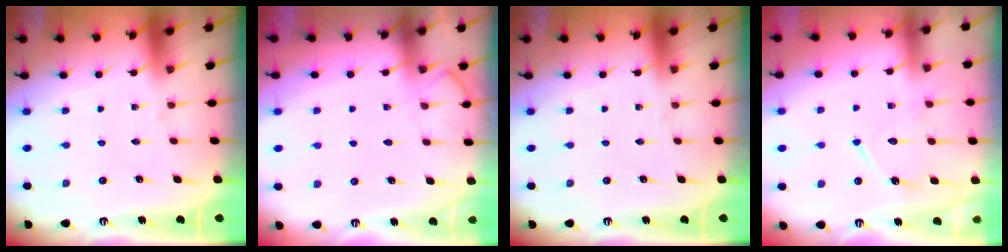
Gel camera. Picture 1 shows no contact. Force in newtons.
{"total": 6.4, "press": 6.4, "slide": 0.7}
{"total": 0.0}
{"total": 12.0, "press": 12.0, "slide": 1.1}